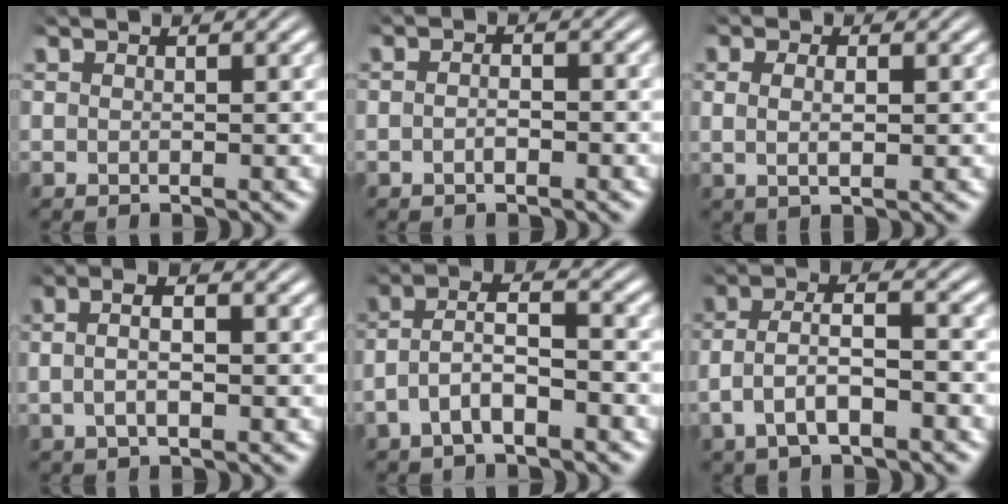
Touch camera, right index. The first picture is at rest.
{"total": 1.3, "force": [-0.8, 0.5, 0.8], "torque": [-0.011, 0.000, -0.017]}
{"total": 2.1, "force": [0.3, 0.7, 2.0], "torque": [-0.035, -0.005, 0.009]}
{"total": 3.9, "force": [0.3, 1.9, 3.4], "torque": [-0.059, 0.007, -0.002]}
{"total": 4.3, "force": [-0.3, 2.6, 3.4], "torque": [-0.074, -0.008, -0.004]}
{"total": 4.8, "force": [-0.9, 2.9, 3.7], "torque": [-0.078, -0.011, -0.009]}